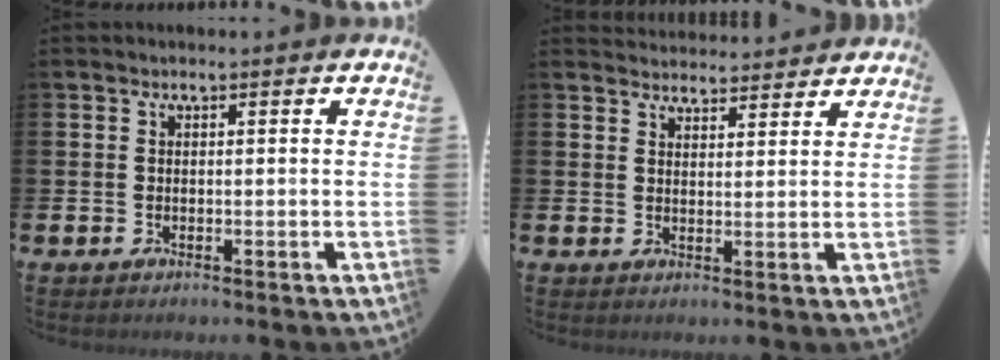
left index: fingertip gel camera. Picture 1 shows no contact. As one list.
[{"total": 3.6, "force": [3.5, 0.5, -0.2], "torque": [-0.002, -0.021, 0.065]}]